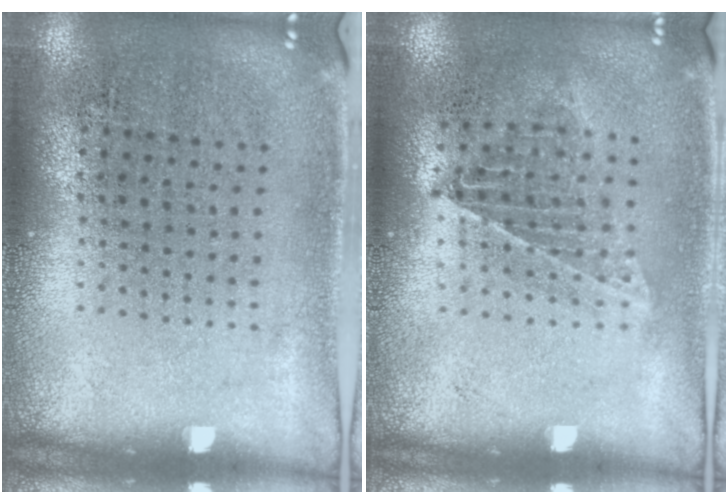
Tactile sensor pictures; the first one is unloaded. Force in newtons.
{"total": 1.0, "press": 1.0, "slide": 0.1}